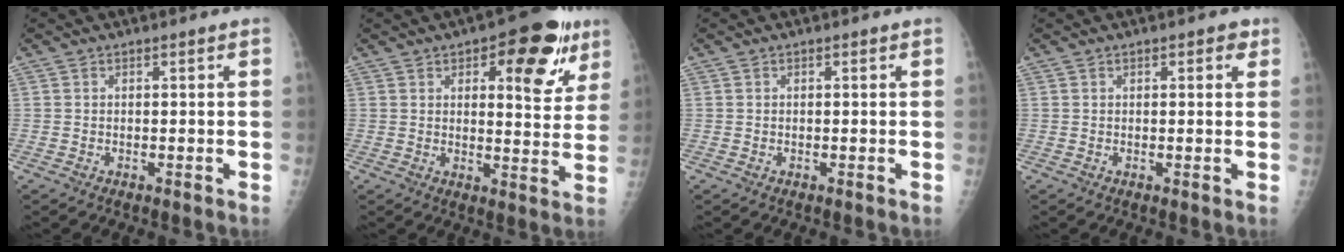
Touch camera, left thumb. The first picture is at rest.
{"total": 14.3, "force": [6.9, 6.1, 11.0], "torque": [-0.091, -0.022, 0.084]}
{"total": 0.0}
{"total": 2.0, "force": [1.0, 1.0, 1.5], "torque": [-0.008, 0.000, 0.009]}